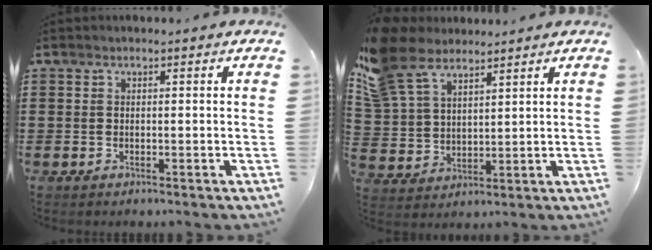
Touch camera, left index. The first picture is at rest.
{"total": 10.2, "force": [7.7, 5.0, 4.5], "torque": [-0.134, -0.014, 0.146]}